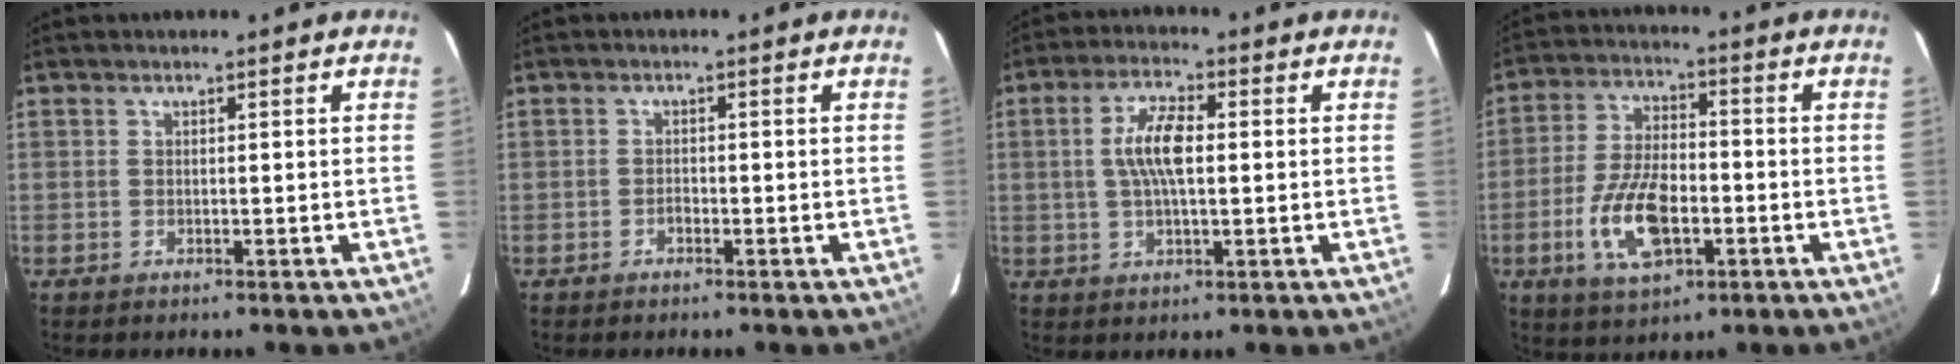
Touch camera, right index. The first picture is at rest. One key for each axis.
{"total": 0.8, "fx": -0.6, "fy": 0.4, "fz": 0.3, "tx": -0.006, "ty": 0.003, "tz": -0.012}
{"total": 7.3, "fx": 0.6, "fy": 2.4, "fz": 6.8, "tx": -0.132, "ty": 0.010, "tz": 0.013}
{"total": 12.7, "fx": -4.1, "fy": 5.9, "fz": 10.4, "tx": -0.216, "ty": -0.002, "tz": -0.071}